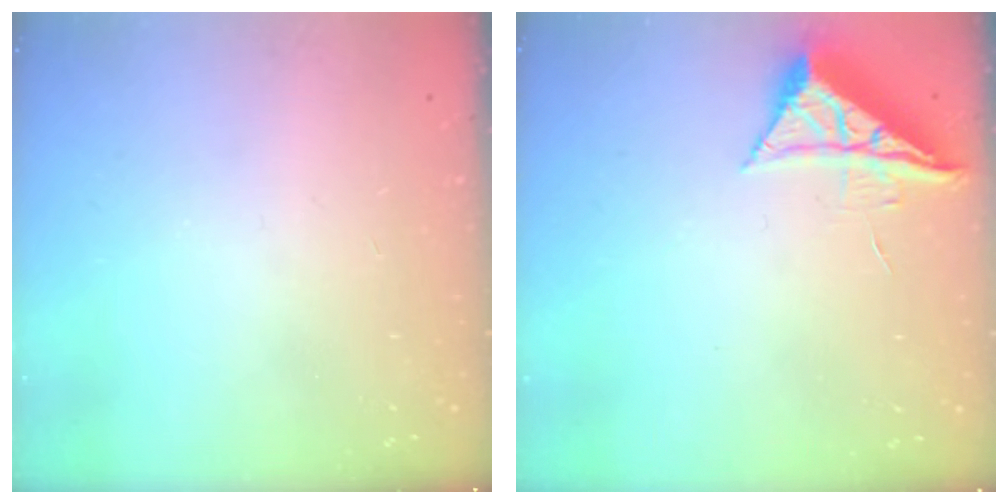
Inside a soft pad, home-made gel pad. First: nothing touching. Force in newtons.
{"total": 7.1, "press": 7.1, "slide": 0.2}